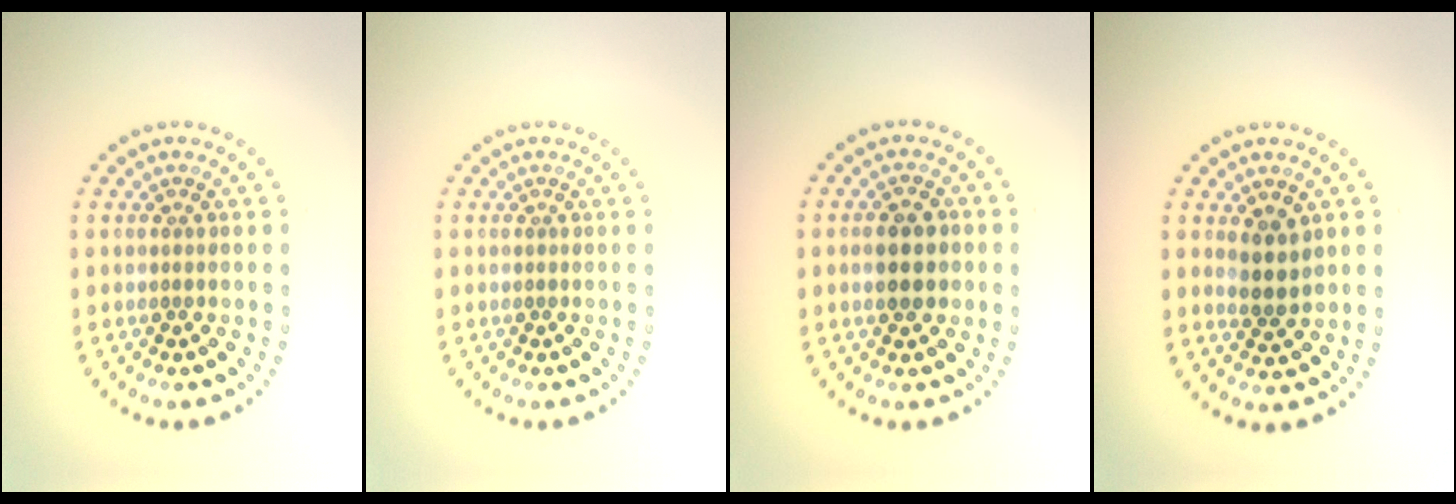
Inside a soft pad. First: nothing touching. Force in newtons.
{"total": 0.0}
{"total": 2.9, "press": 2.9, "slide": 0.3}
{"total": 2.5, "press": 2.2, "slide": 1.0}